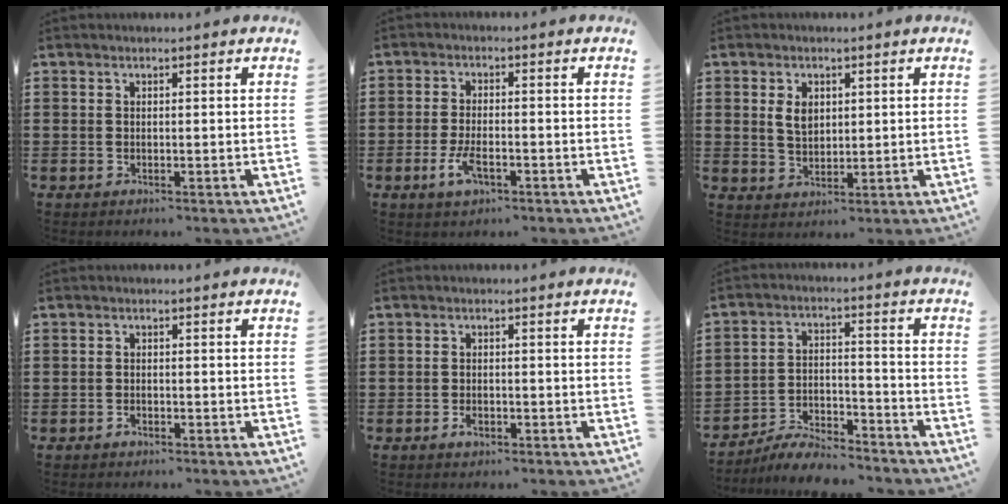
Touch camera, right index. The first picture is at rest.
{"total": 4.5, "force": [-1.8, 1.9, 3.7], "torque": [-0.082, -0.003, -0.037]}
{"total": 3.5, "force": [1.0, 2.3, 2.4], "torque": [-0.054, 0.008, 0.018]}
{"total": 1.0, "force": [-0.7, 0.5, 0.4], "torque": [-0.009, -0.002, -0.013]}
{"total": 1.6, "force": [-0.8, 0.9, 1.0], "torque": [-0.020, -0.001, -0.016]}
{"total": 6.2, "force": [-5.9, 1.0, 1.4], "torque": [-0.035, 0.009, -0.116]}